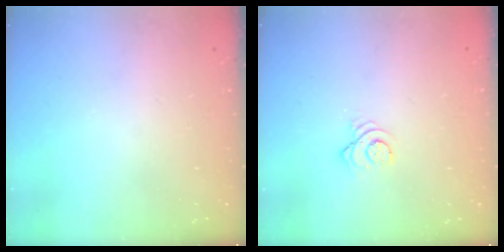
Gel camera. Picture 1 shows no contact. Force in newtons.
{"total": 3.0, "press": 3.0, "slide": 0.4}